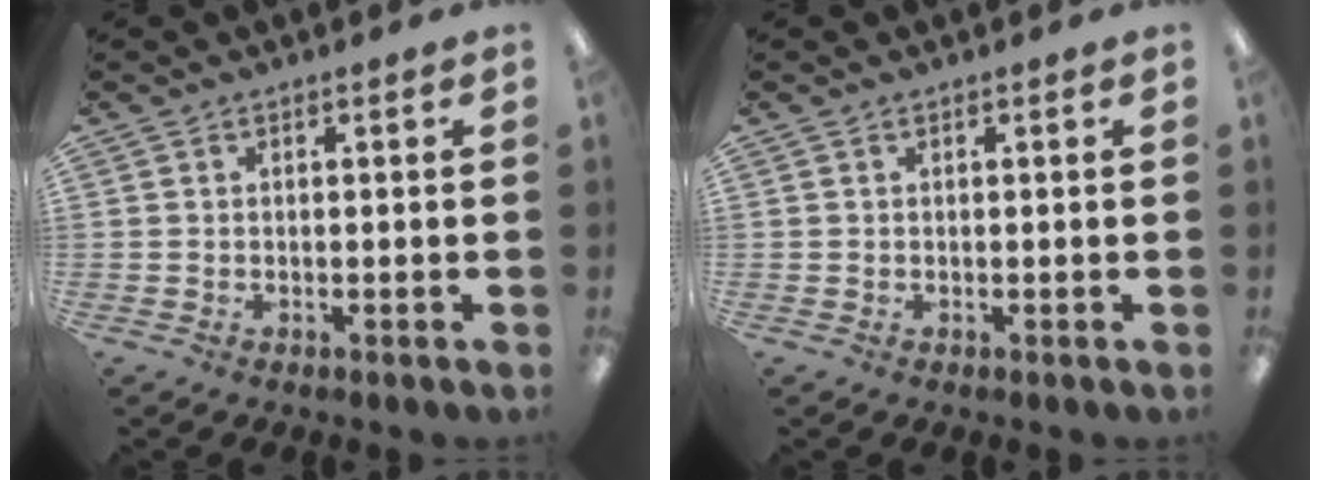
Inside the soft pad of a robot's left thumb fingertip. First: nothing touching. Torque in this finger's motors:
{"motor_torque": [0.00, 0.00, -0.02, -0.01, 0.00]}